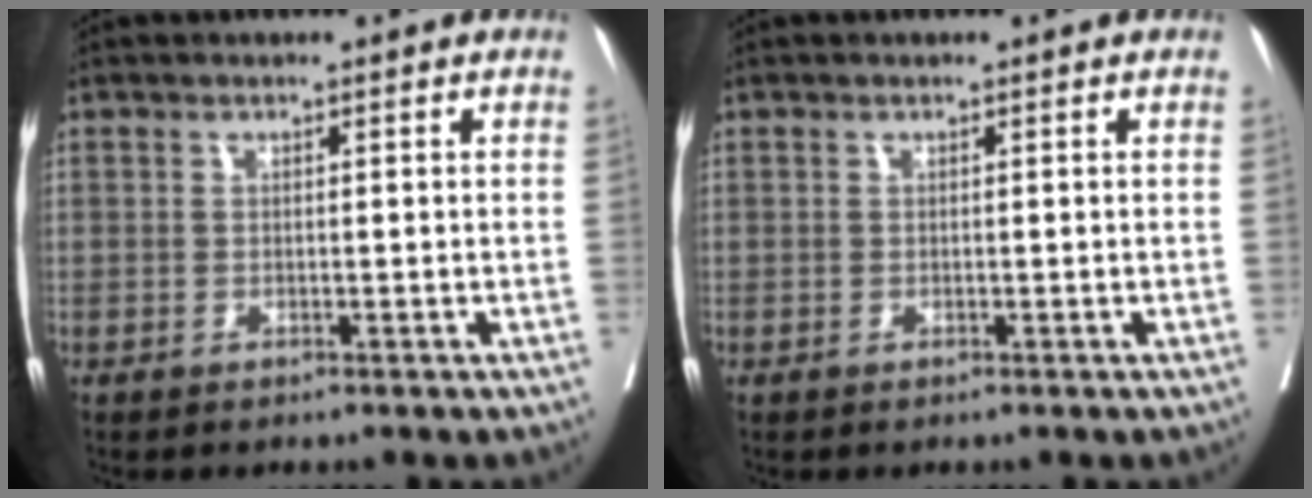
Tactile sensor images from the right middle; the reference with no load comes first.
{"total": 0.0}